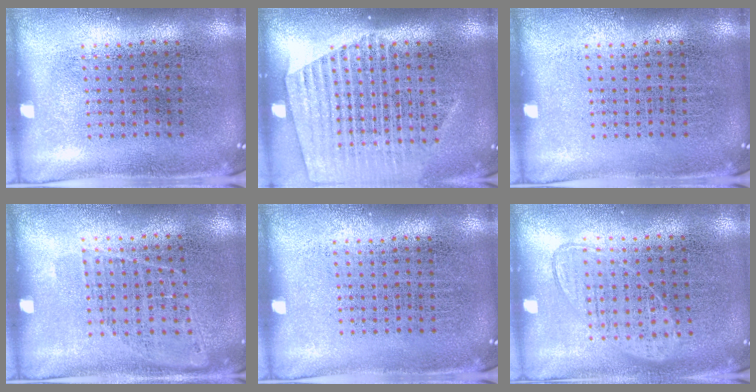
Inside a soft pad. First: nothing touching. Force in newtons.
{"total": 1.6, "press": 1.6, "slide": 0.5}
{"total": 0.0}
{"total": 0.9, "press": 0.7, "slide": 0.4}
{"total": 0.0}
{"total": 1.0, "press": 0.8, "slide": 0.5}